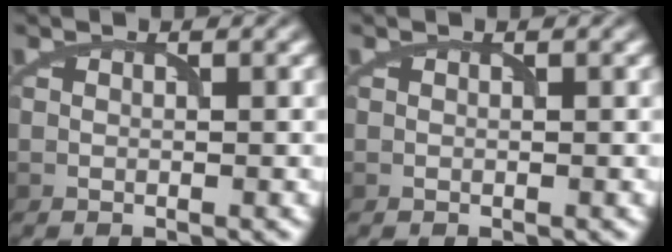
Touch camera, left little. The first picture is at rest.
{"total": 0.0}